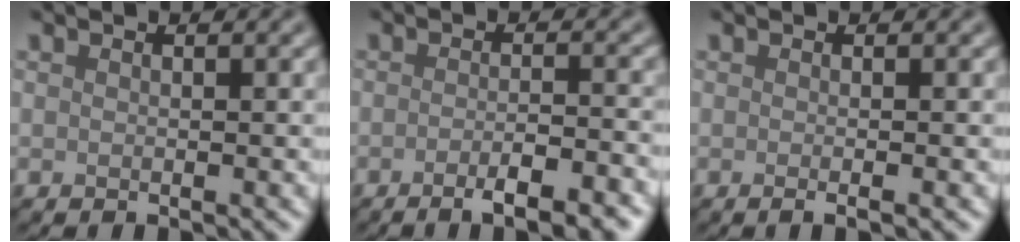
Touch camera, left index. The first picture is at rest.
{"total": 5.5, "force": [-3.0, 1.5, 4.3], "torque": [-0.052, 0.008, -0.040]}
{"total": 1.7, "force": [-0.3, 0.6, 1.6], "torque": [-0.013, -0.005, -0.009]}